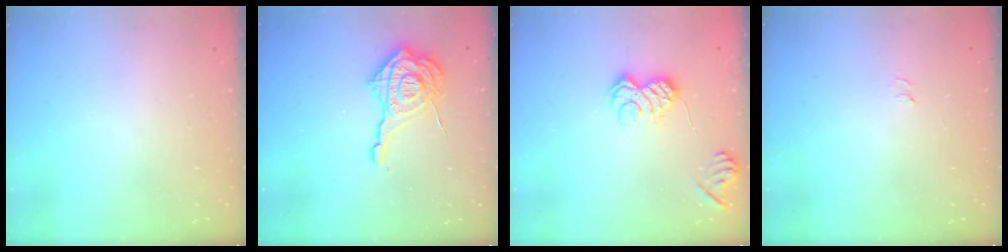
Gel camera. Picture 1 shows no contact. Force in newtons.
{"total": 17.0, "press": 17.0, "slide": 1.4}
{"total": 8.3, "press": 8.3, "slide": 0.9}
{"total": 3.7, "press": 3.6, "slide": 0.4}